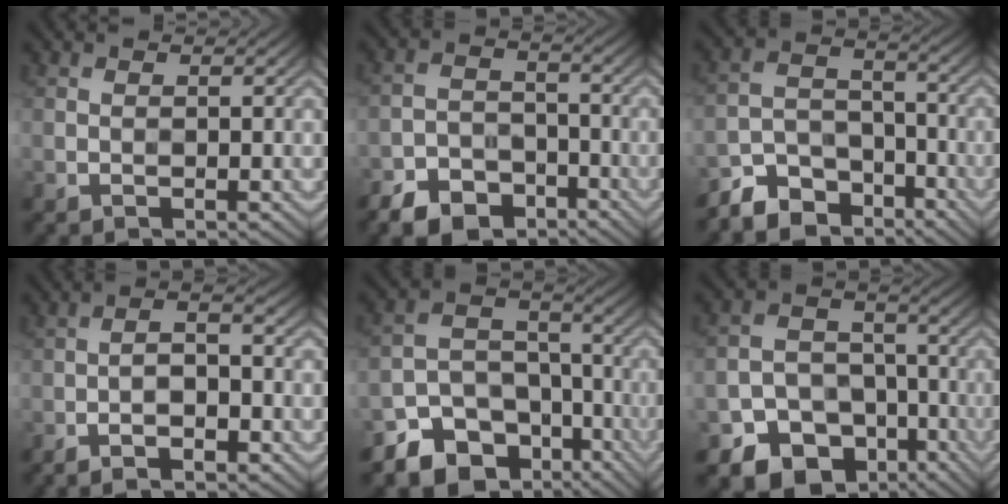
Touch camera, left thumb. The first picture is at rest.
{"total": 7.7, "force": [-5.8, 4.0, 3.1], "torque": [-0.062, -0.009, -0.111]}
{"total": 8.3, "force": [-6.5, 4.3, 2.8], "torque": [-0.057, -0.009, -0.124]}
{"total": 4.9, "force": [-2.5, 1.3, 4.1], "torque": [-0.074, 0.004, -0.042]}
{"total": 13.6, "force": [-9.0, 8.9, 5.1], "torque": [-0.117, -0.020, -0.136]}
{"total": 12.5, "force": [-7.6, 8.7, 4.6], "torque": [-0.095, -0.024, -0.122]}